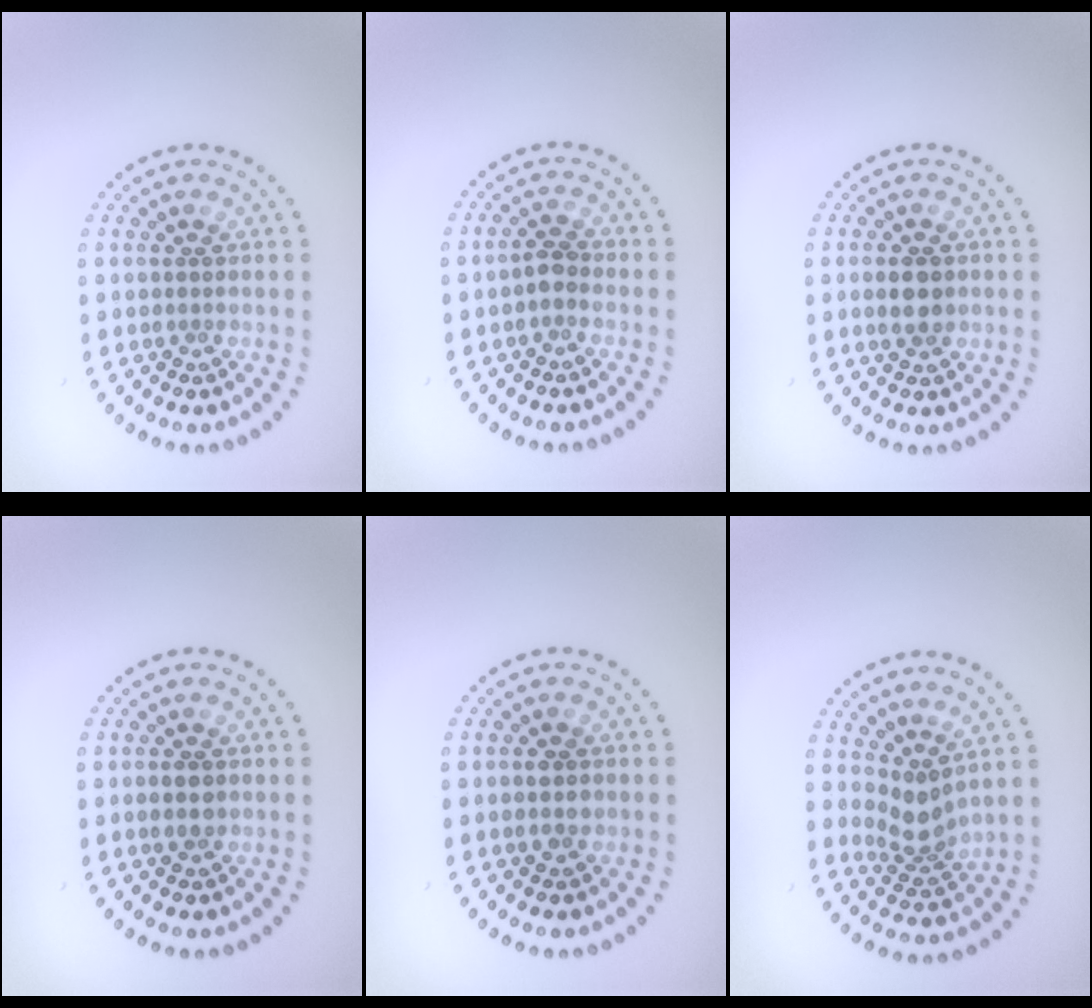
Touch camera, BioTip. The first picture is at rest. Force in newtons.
{"total": 1.3, "press": 1.3, "slide": 0.5}
{"total": 2.2, "press": 2.2, "slide": 0.1}
{"total": 1.3, "press": 1.3, "slide": 0.1}
{"total": 2.0, "press": 2.0, "slide": 0.0}
{"total": 2.9, "press": 2.1, "slide": 1.9}